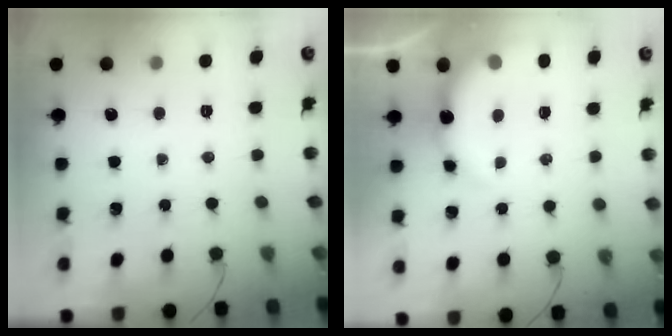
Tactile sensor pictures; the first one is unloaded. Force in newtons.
{"total": 7.2, "press": 7.1, "slide": 1.3}